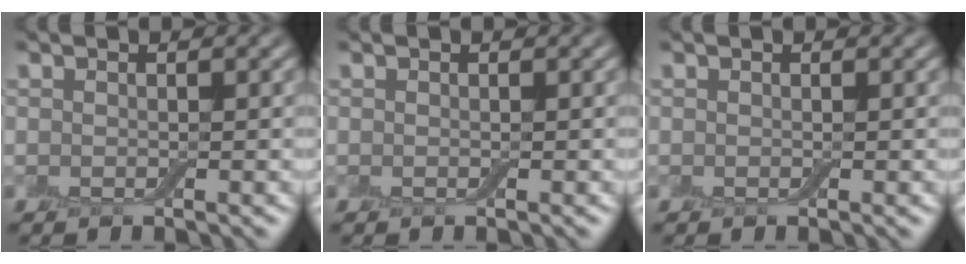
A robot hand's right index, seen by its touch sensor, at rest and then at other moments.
{"total": 0.0}
{"total": 0.0}